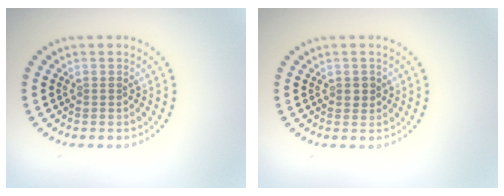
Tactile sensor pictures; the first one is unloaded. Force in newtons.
{"total": 1.0, "press": 1.0, "slide": 0.2}